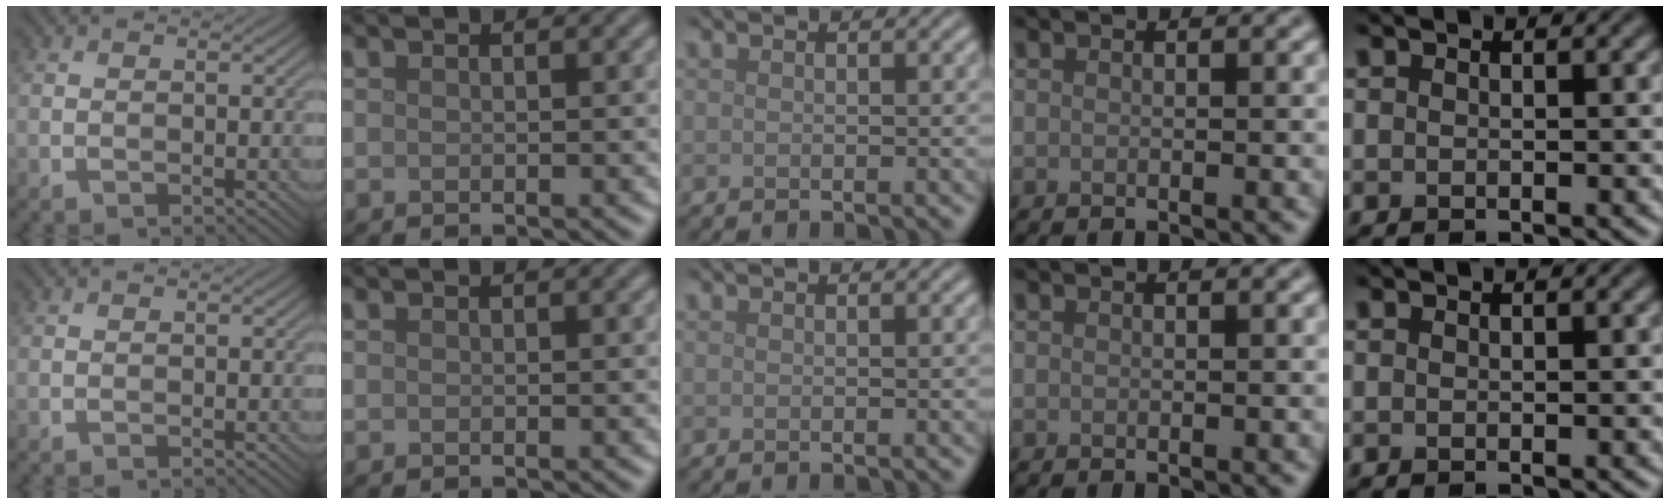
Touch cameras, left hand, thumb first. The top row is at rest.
{}